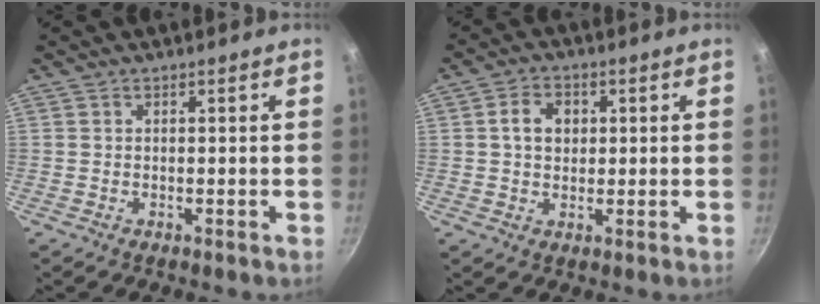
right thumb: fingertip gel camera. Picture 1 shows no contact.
{"total": 5.2, "force": [1.0, 4.1, 3.1], "torque": [-0.032, 0.004, 0.010]}